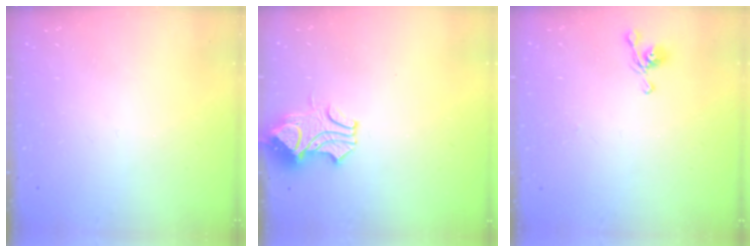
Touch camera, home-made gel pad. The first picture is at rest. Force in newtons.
{"total": 1.0, "press": 0.1, "slide": 1.0}
{"total": 4.3, "press": 4.3, "slide": 0.2}